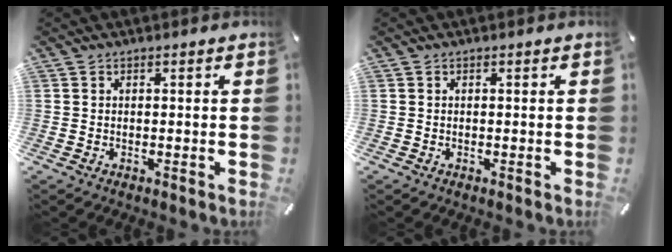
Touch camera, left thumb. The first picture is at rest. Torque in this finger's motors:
{"motor_torque": [0.07, 0.07, -0.01, -0.01, 0.00]}